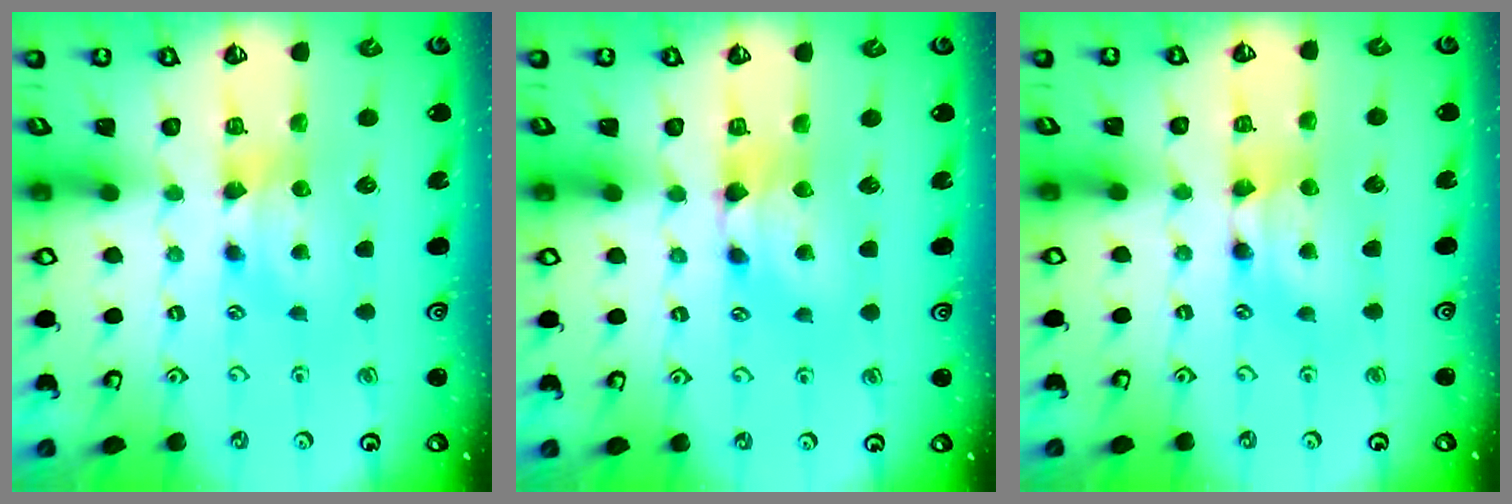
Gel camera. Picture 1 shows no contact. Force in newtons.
{"total": 1.1, "press": 0.1, "slide": 1.1}
{"total": 2.1, "press": 2.1, "slide": 0.1}